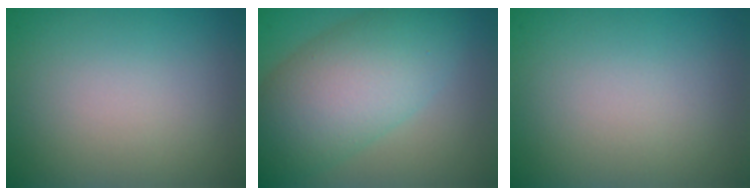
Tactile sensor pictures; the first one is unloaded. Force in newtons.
{"total": 8.1, "press": 8.1, "slide": 0.1}
{"total": 0.0}